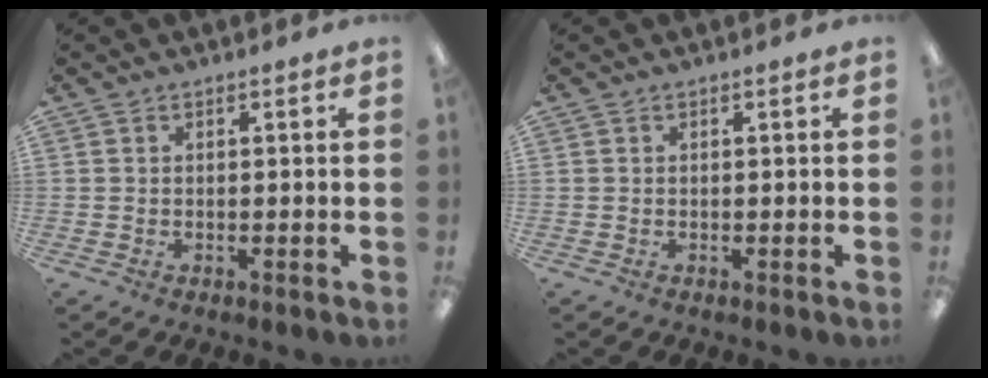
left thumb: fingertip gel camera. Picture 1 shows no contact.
{"total": 0.0}